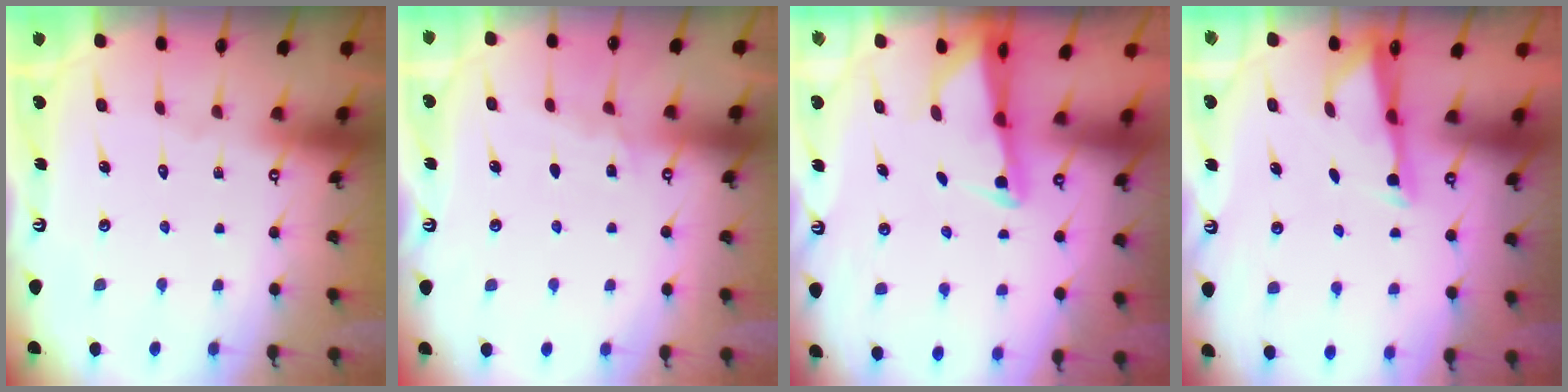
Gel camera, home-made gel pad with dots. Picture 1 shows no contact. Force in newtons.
{"total": 5.5, "press": 5.4, "slide": 0.6}
{"total": 2.4, "press": 2.3, "slide": 0.5}
{"total": 2.8, "press": 2.8, "slide": 0.5}